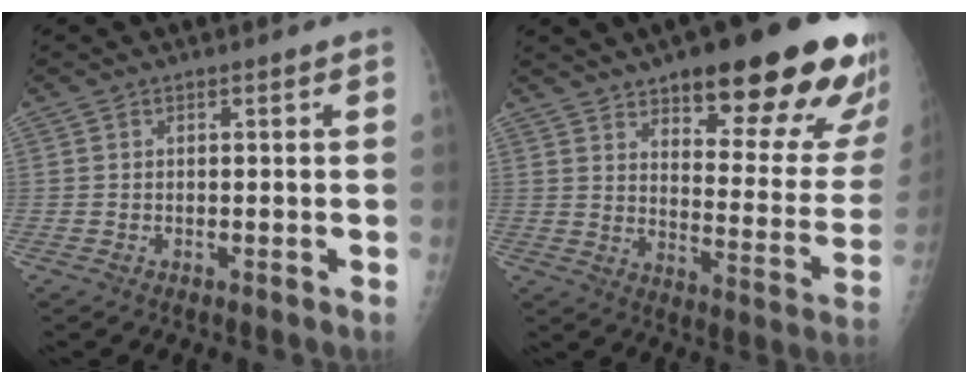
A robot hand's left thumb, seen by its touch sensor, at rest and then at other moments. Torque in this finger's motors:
{"motor_torque": [0.69, 0.90, 1.47, -1.30, 0.11]}